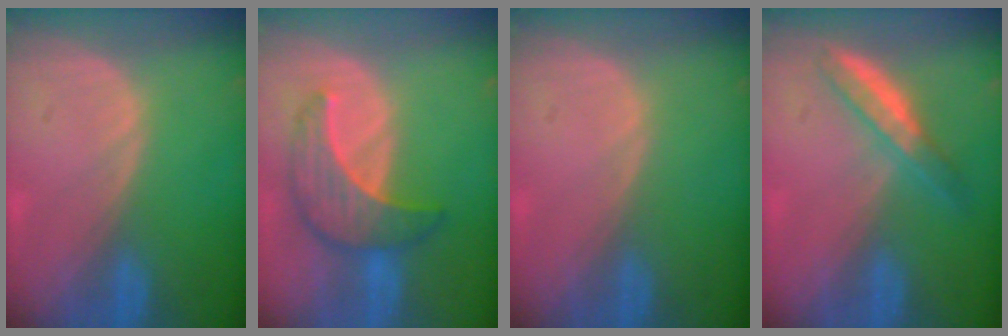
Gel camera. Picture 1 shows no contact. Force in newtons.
{"total": 7.3, "press": 7.3, "slide": 0.2}
{"total": 0.0}
{"total": 5.3, "press": 4.7, "slide": 2.4}